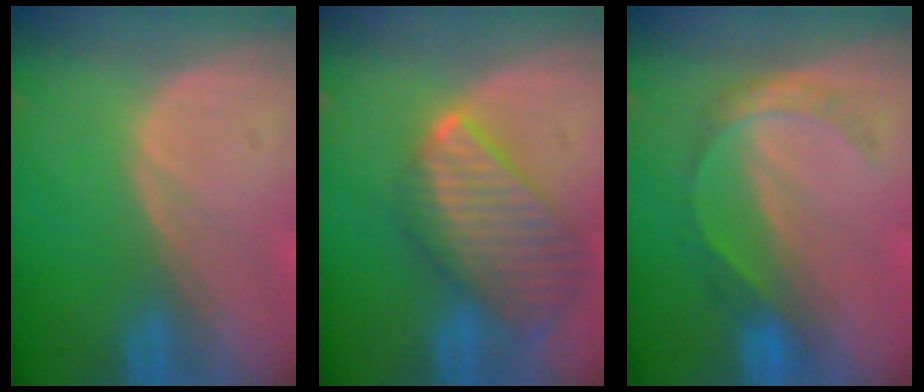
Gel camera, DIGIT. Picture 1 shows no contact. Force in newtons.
{"total": 9.8, "press": 8.5, "slide": 4.8}
{"total": 4.4, "press": 4.4, "slide": 0.5}